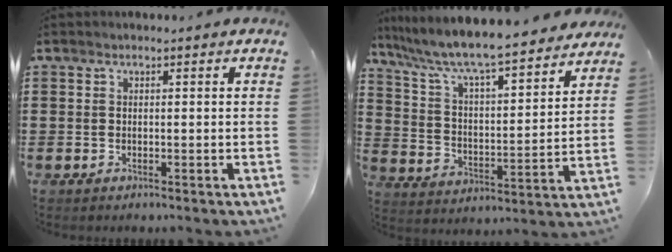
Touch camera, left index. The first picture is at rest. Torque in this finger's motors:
{"motor_torque": [1.49, 0.65, 1.05, 0.21]}